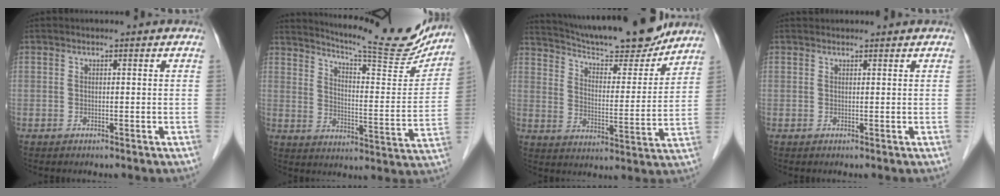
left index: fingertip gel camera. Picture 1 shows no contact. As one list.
[{"total": 20.9, "force": [19.1, 2.1, 8.3], "torque": [-0.127, -0.050, 0.248]}, {"total": 20.0, "force": [18.1, 2.8, 8.1], "torque": [-0.134, -0.004, 0.264]}, {"total": 2.2, "force": [2.2, 0.5, 0.3], "torque": [-0.006, 0.025, 0.031]}]